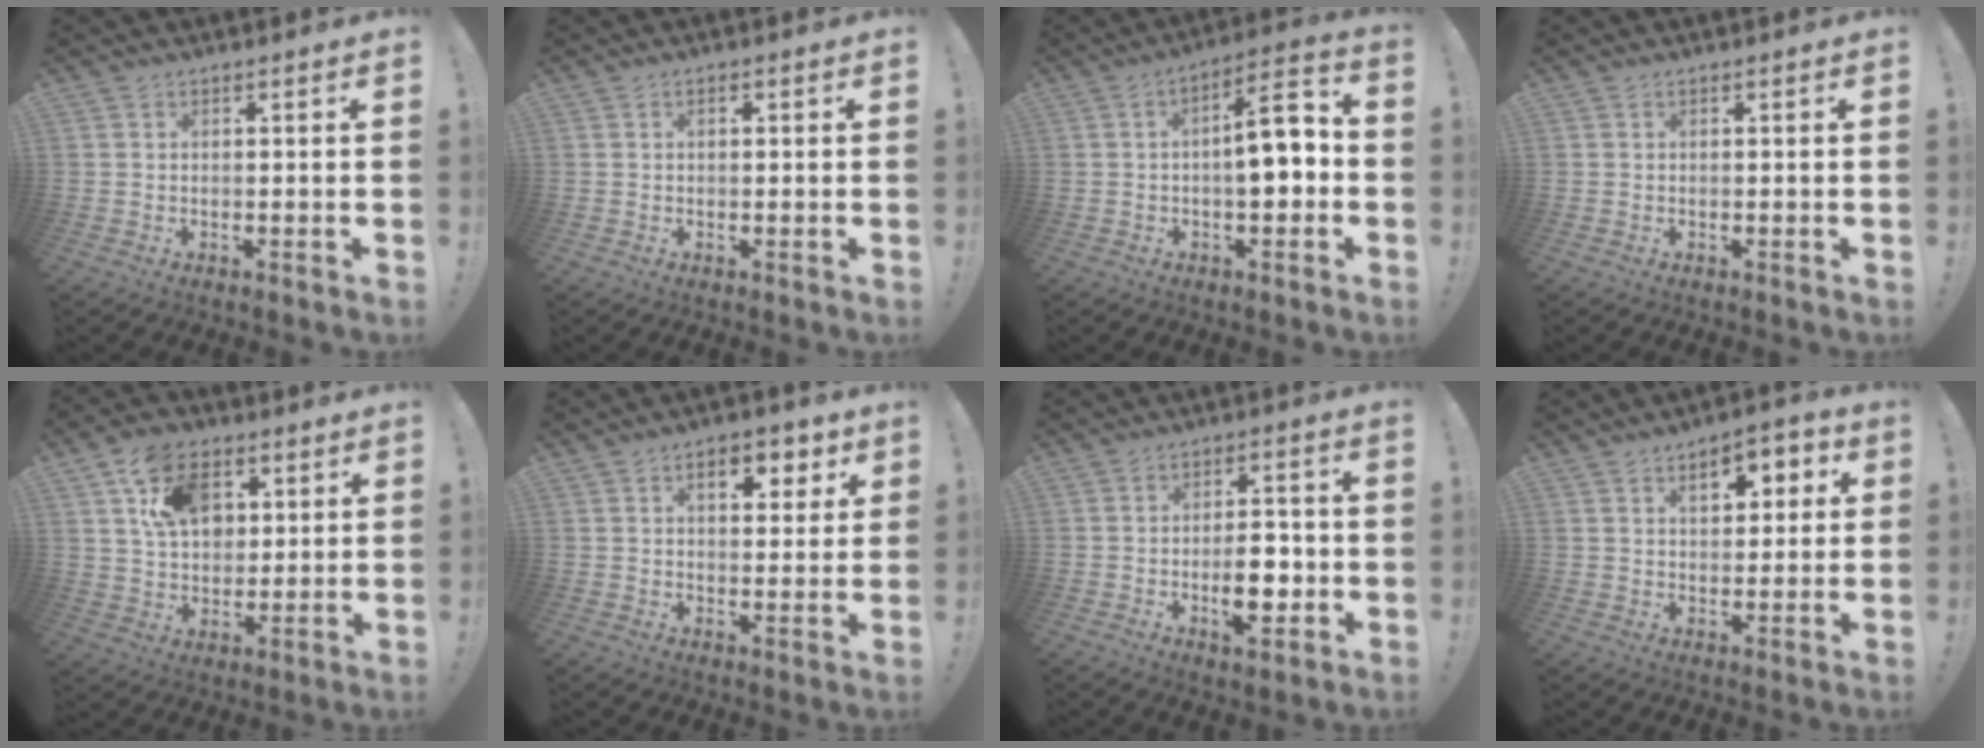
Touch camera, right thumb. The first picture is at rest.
{"total": 0.8, "force": [0.1, 0.6, 0.5], "torque": [-0.007, 0.002, 0.000]}
{"total": 10.8, "force": [-1.0, 4.0, 9.9], "torque": [-0.136, 0.003, -0.020]}
{"total": 0.0}
{"total": 15.9, "force": [6.6, 11.4, 8.8], "torque": [-0.138, -0.015, 0.130]}
{"total": 7.6, "force": [3.5, 4.2, 5.3], "torque": [-0.060, -0.010, 0.054]}
{"total": 9.6, "force": [-2.0, 4.9, 8.0], "torque": [-0.116, 0.008, -0.034]}
{"total": 8.3, "force": [3.1, 4.8, 6.1], "torque": [-0.069, -0.007, 0.047]}